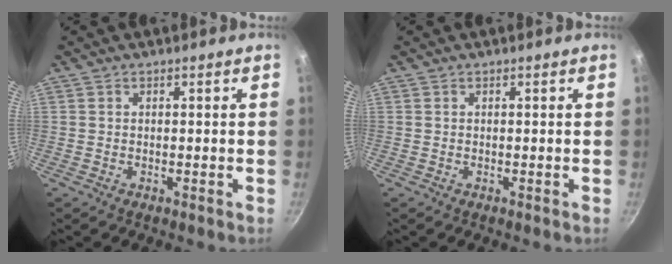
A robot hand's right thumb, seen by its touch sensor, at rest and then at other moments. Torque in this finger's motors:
{"motor_torque": [0.00, 0.00, -0.12, 0.35, 0.00]}